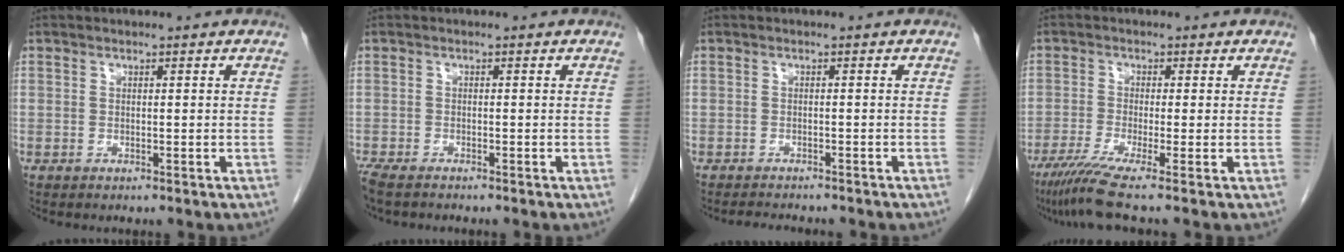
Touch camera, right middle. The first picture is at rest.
{"total": 3.9, "force": [-3.3, 0.9, 1.9], "torque": [-0.035, -0.011, -0.056]}
{"total": 4.6, "force": [-4.2, 0.9, 1.7], "torque": [-0.024, -0.006, -0.055]}
{"total": 6.8, "force": [-4.9, -1.3, 4.6], "torque": [-0.075, -0.024, -0.089]}